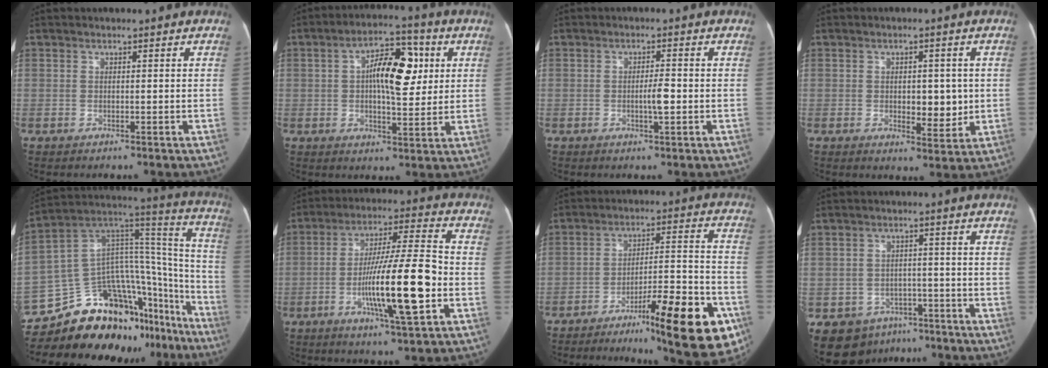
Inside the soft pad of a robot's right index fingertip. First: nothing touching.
{"total": 8.7, "force": [1.9, 4.0, 7.5], "torque": [-0.114, 0.020, 0.031]}
{"total": 2.8, "force": [-0.6, 0.3, 2.7], "torque": [-0.049, -0.001, -0.009]}
{"total": 5.9, "force": [-0.1, 2.9, 5.2], "torque": [-0.064, -0.008, 0.004]}
{"total": 28.5, "force": [-23.2, 12.2, 11.2], "torque": [-0.095, 0.084, -0.329]}
{"total": 15.8, "force": [-4.1, 1.0, 15.3], "torque": [-0.263, -0.004, -0.069]}
{"total": 20.2, "force": [-11.2, 2.9, 16.6], "torque": [-0.182, 0.019, -0.164]}
{"total": 10.6, "force": [-6.3, 8.2, 2.5], "torque": [-0.049, 0.017, -0.078]}